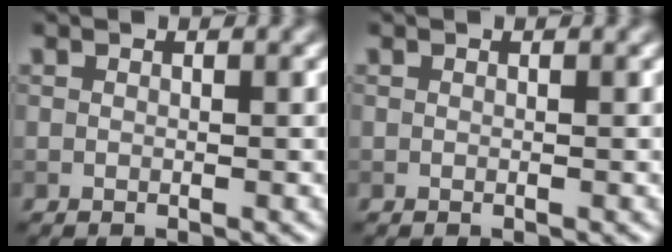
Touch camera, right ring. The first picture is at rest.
{"total": 0.0}